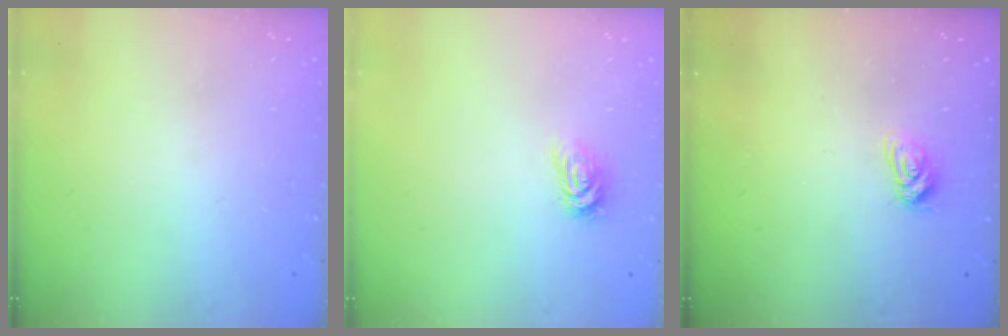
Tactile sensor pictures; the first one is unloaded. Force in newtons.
{"total": 3.3, "press": 3.3, "slide": 0.5}
{"total": 5.7, "press": 5.7, "slide": 0.6}